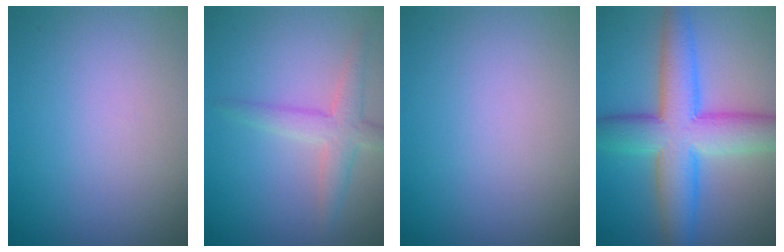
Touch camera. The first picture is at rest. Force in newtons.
{"total": 2.9, "press": 2.9, "slide": 0.2}
{"total": 0.0}
{"total": 8.9, "press": 8.9, "slide": 0.2}